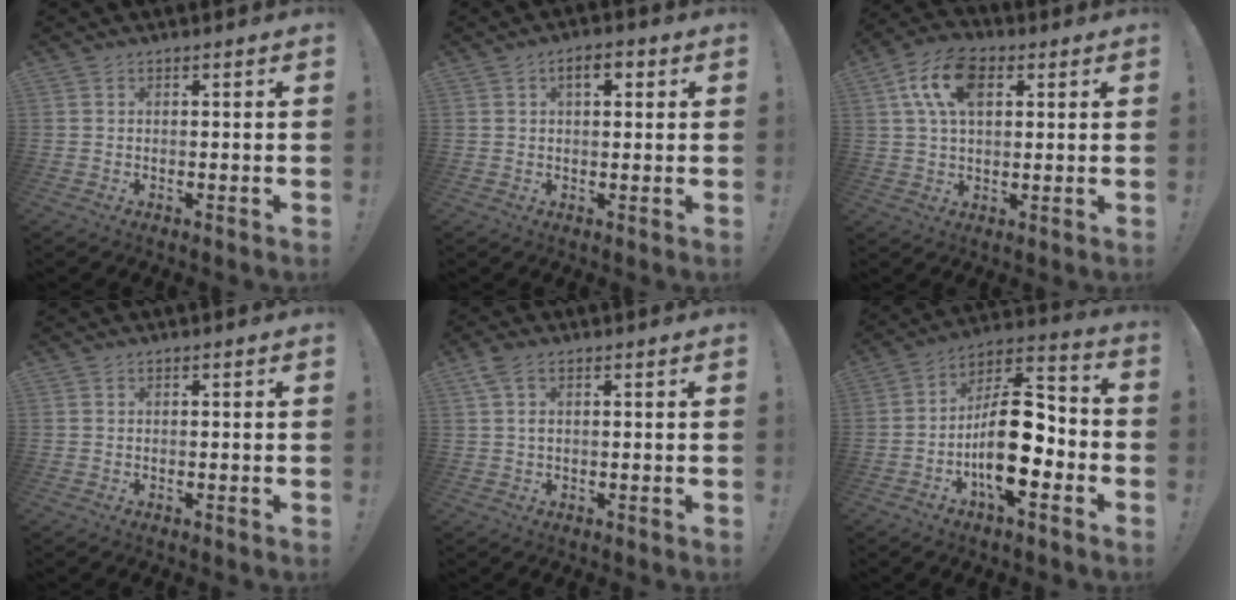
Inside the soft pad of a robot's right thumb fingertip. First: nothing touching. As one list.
[{"total": 4.5, "force": [1.6, 2.1, 3.7], "torque": [-0.046, -0.002, 0.020]}, {"total": 12.9, "force": [4.5, 7.6, 9.4], "torque": [-0.166, 0.005, 0.086]}, {"total": 0.0}, {"total": 3.2, "force": [1.2, 1.6, 2.5], "torque": [-0.055, 0.006, 0.023]}, {"total": 19.2, "force": [-4.7, 8.1, 16.8], "torque": [-0.297, 0.027, -0.073]}]